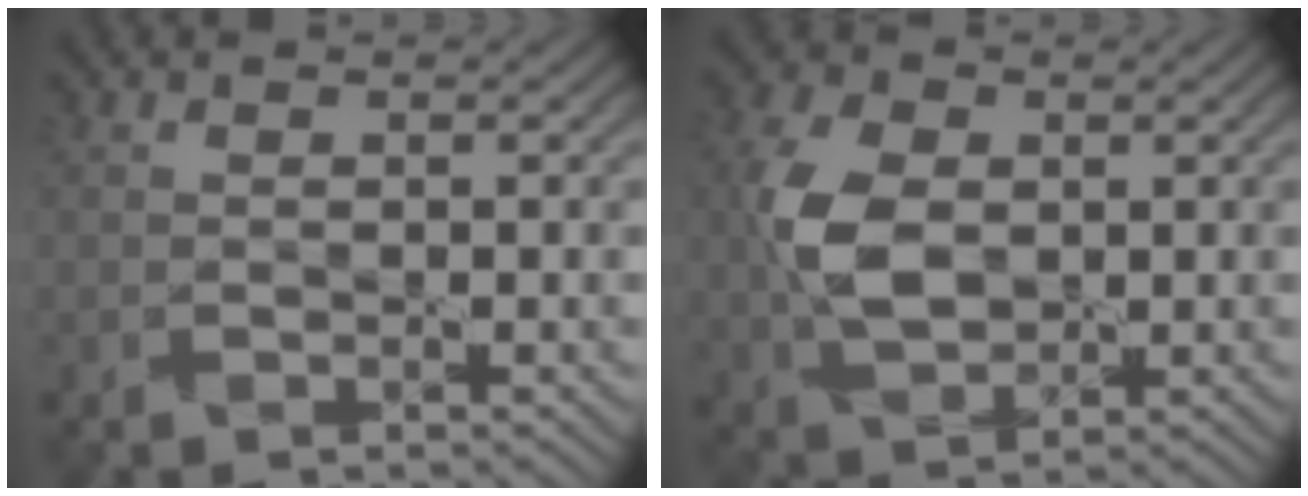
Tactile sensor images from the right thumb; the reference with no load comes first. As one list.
[{"total": 7.3, "force": [0.4, 4.8, 5.5], "torque": [-0.139, 0.002, 0.008]}]